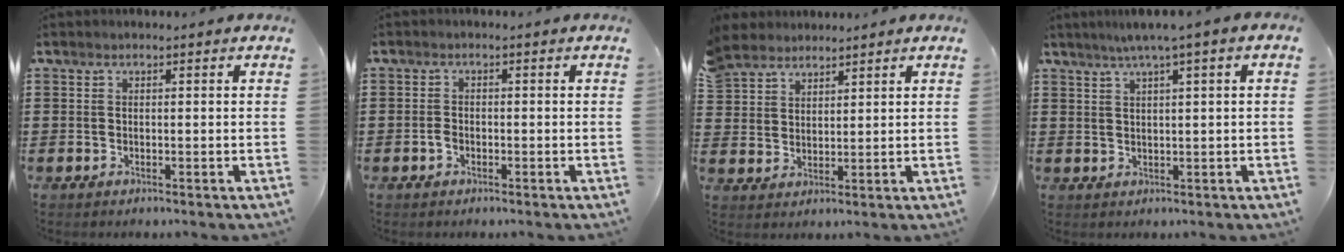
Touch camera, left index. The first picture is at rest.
{"total": 1.3, "force": [-0.6, 0.8, 0.8], "torque": [-0.025, -0.003, -0.013]}
{"total": 4.4, "force": [3.8, 2.2, -0.3], "torque": [-0.016, -0.005, 0.073]}
{"total": 2.7, "force": [1.3, -0.3, 2.4], "torque": [-0.047, -0.002, 0.020]}